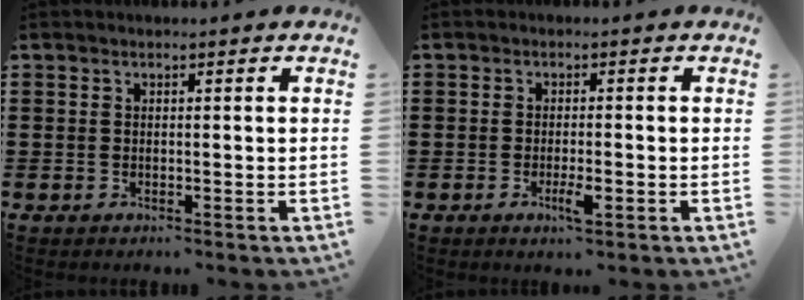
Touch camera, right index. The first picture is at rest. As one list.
[{"total": 3.0, "force": [-1.3, 0.6, 2.7], "torque": [-0.051, -0.004, -0.024]}]